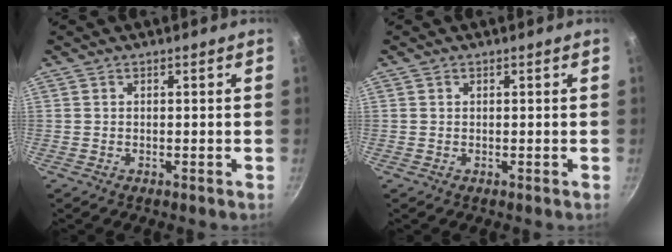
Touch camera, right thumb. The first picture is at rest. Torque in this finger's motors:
{"motor_torque": [-0.05, -0.17, -0.50, 0.22, 0.03]}